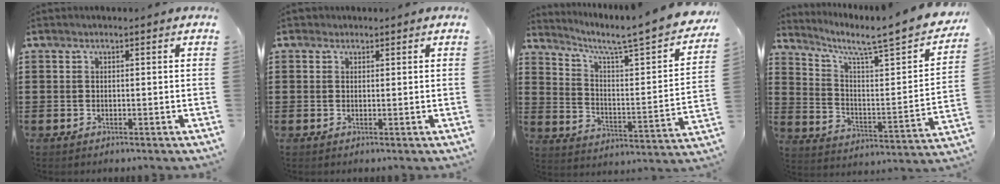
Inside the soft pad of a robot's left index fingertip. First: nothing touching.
{"total": 0.9, "force": [0.6, 0.6, 0.0], "torque": [-0.003, 0.005, 0.012]}
{"total": 5.8, "force": [4.5, -0.1, 3.6], "torque": [-0.084, -0.044, 0.062]}
{"total": 6.0, "force": [4.8, 0.2, 3.6], "torque": [-0.086, -0.047, 0.069]}